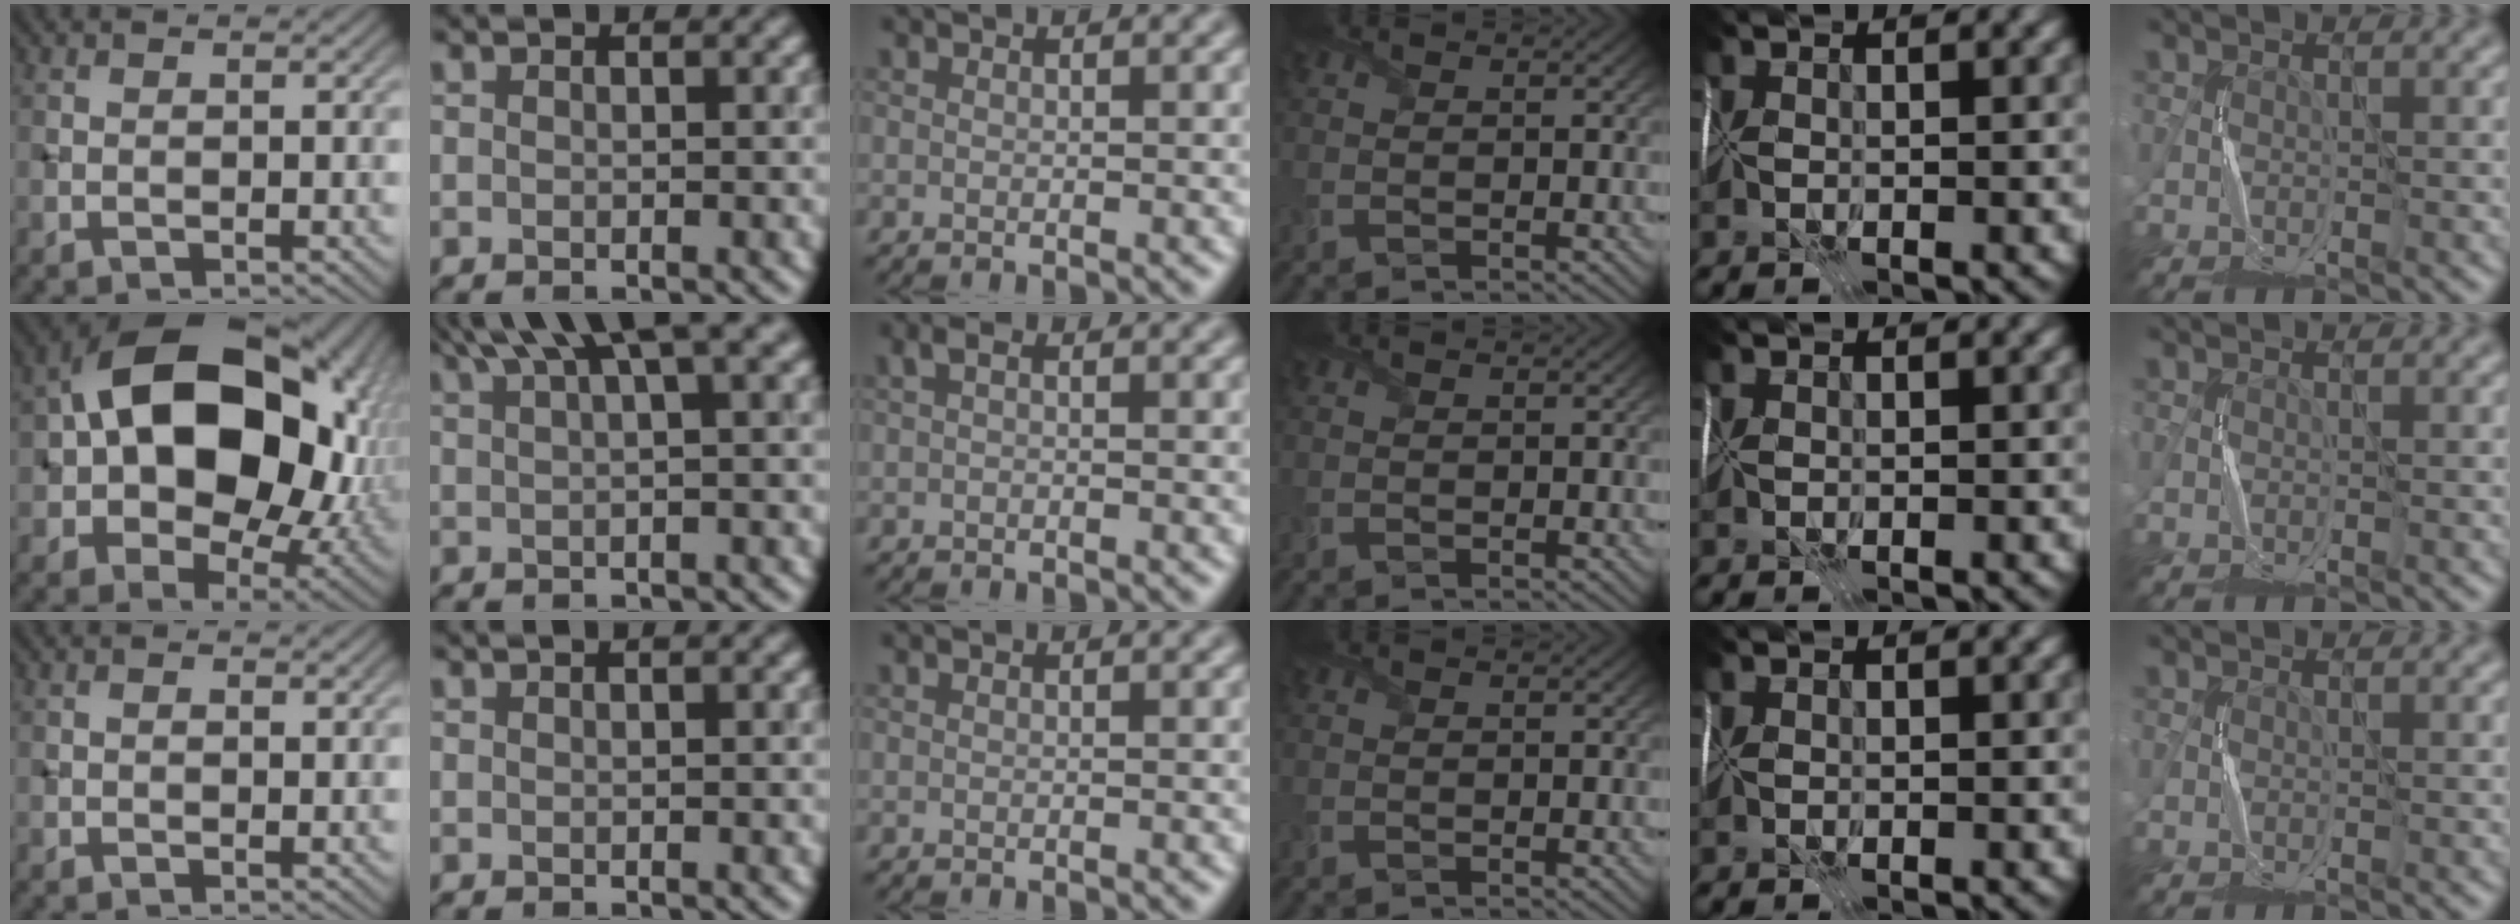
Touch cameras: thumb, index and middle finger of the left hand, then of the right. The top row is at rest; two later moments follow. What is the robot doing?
{"motion": "fold", "object": "wrapping paper"}